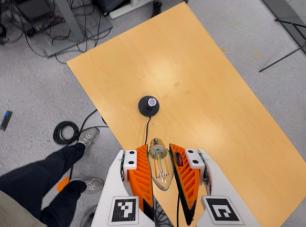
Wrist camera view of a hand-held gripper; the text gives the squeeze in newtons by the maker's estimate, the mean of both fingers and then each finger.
{"total": 20.9, "left": 22.0, "right": 19.8}